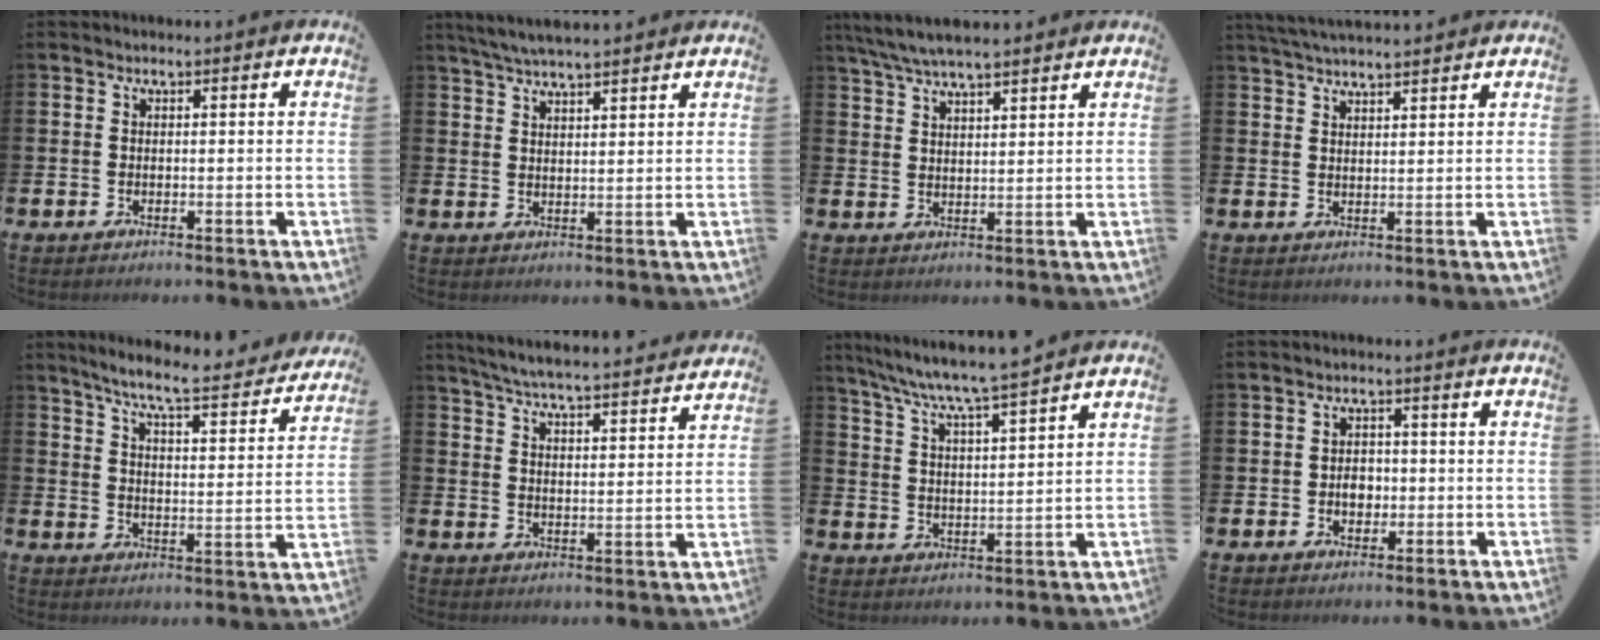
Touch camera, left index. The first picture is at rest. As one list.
[{"total": 4.7, "force": [4.4, 0.3, 1.5], "torque": [-0.040, -0.012, 0.081]}, {"total": 5.9, "force": [5.5, 0.7, 2.0], "torque": [-0.061, -0.013, 0.102]}, {"total": 3.9, "force": [3.8, 0.1, 0.8], "torque": [-0.023, -0.011, 0.071]}, {"total": 7.3, "force": [6.5, 0.4, 3.2], "torque": [-0.085, -0.046, 0.107]}, {"total": 6.1, "force": [6.0, 0.1, 1.2], "torque": [-0.051, -0.044, 0.105]}, {"total": 7.0, "force": [6.7, -0.3, 2.0], "torque": [-0.069, -0.039, 0.117]}, {"total": 2.7, "force": [-0.4, 2.0, 1.7], "torque": [-0.018, 0.000, -0.013]}]